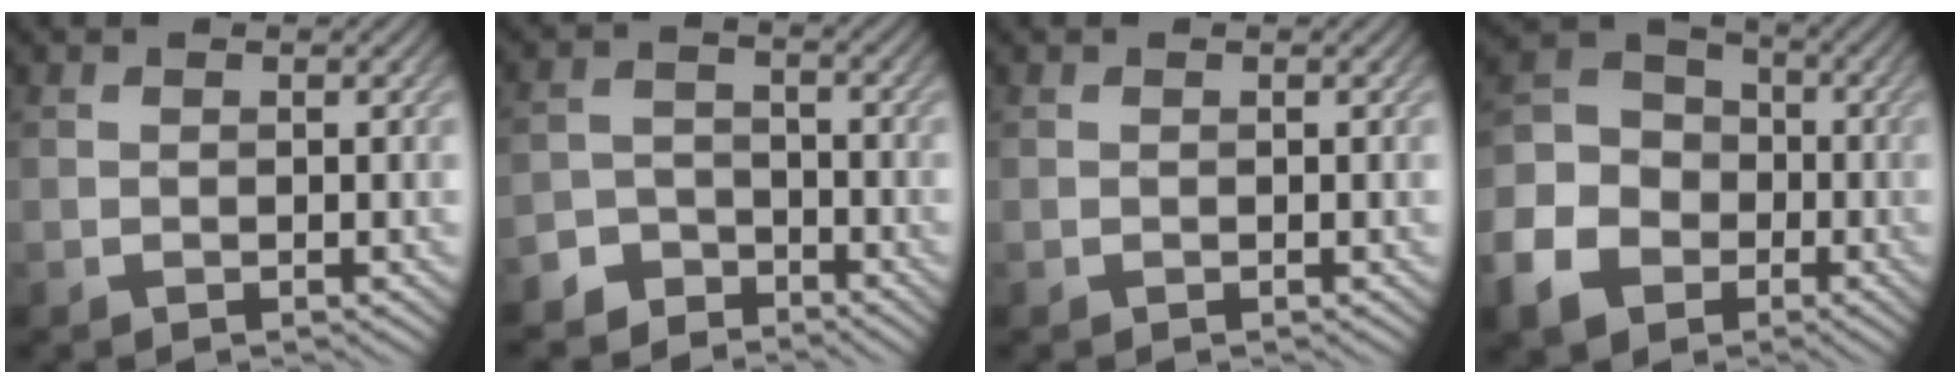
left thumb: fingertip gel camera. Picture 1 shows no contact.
{"total": 4.8, "force": [-4.1, 2.5, 0.4], "torque": [-0.008, -0.001, -0.084]}
{"total": 0.0}
{"total": 12.1, "force": [-4.6, 9.9, 5.2], "torque": [-0.177, -0.041, -0.099]}